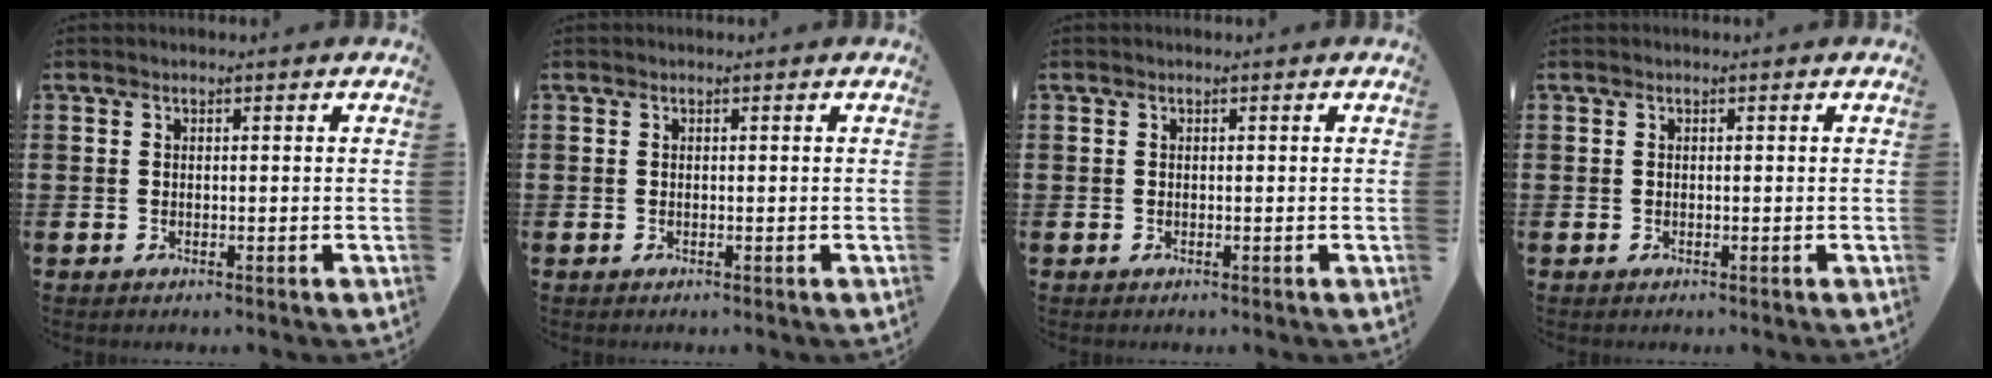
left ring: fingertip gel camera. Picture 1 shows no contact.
{"total": 0.0}
{"total": 0.0}
{"total": 0.0}